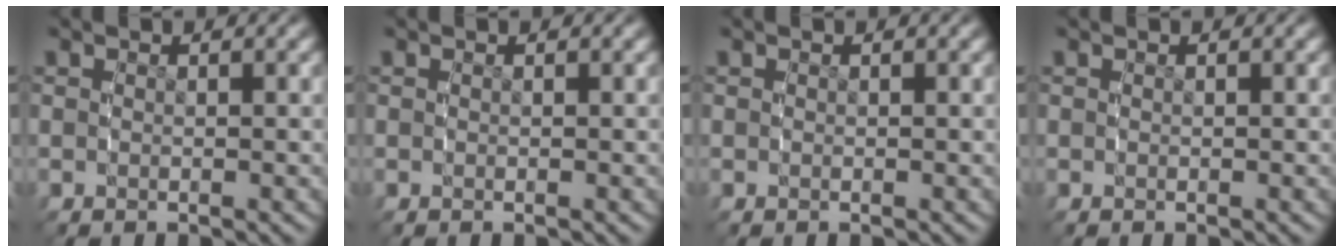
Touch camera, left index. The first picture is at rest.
{"total": 0.0}
{"total": 0.0}
{"total": 0.0}